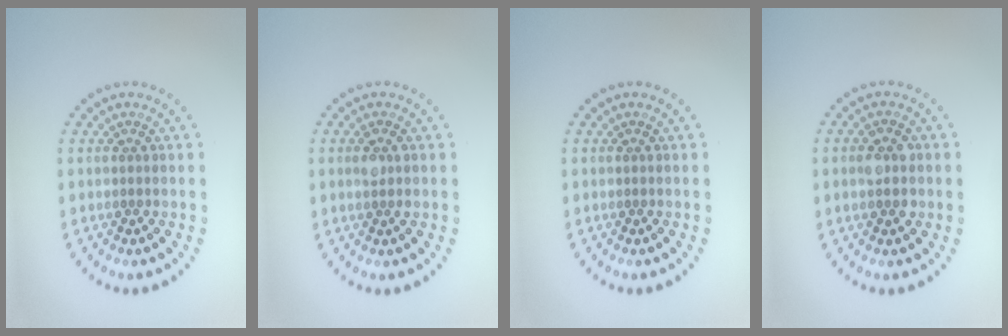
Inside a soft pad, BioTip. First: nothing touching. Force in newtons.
{"total": 1.5, "press": 1.4, "slide": 0.7}
{"total": 0.0}
{"total": 2.8, "press": 2.8, "slide": 0.2}